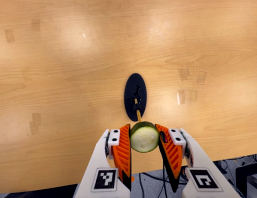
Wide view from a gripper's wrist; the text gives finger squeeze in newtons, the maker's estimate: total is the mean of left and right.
{"total": 11.6, "left": 10.7, "right": 12.4}